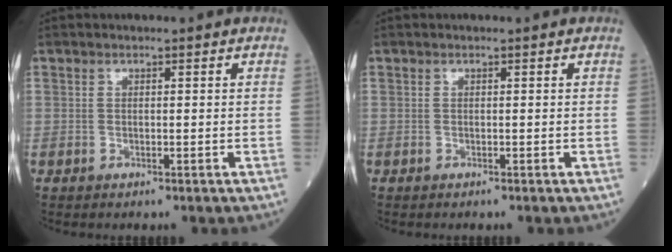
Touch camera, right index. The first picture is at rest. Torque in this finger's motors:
{"motor_torque": [0.06, 0.00, 0.04, 0.01]}